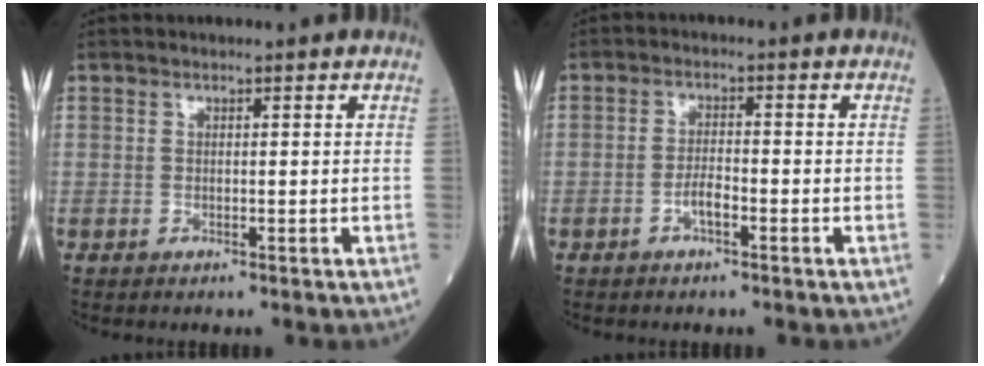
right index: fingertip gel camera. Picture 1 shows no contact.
{"total": 2.6, "force": [-1.3, 0.7, 2.2], "torque": [-0.038, 0.003, -0.024]}